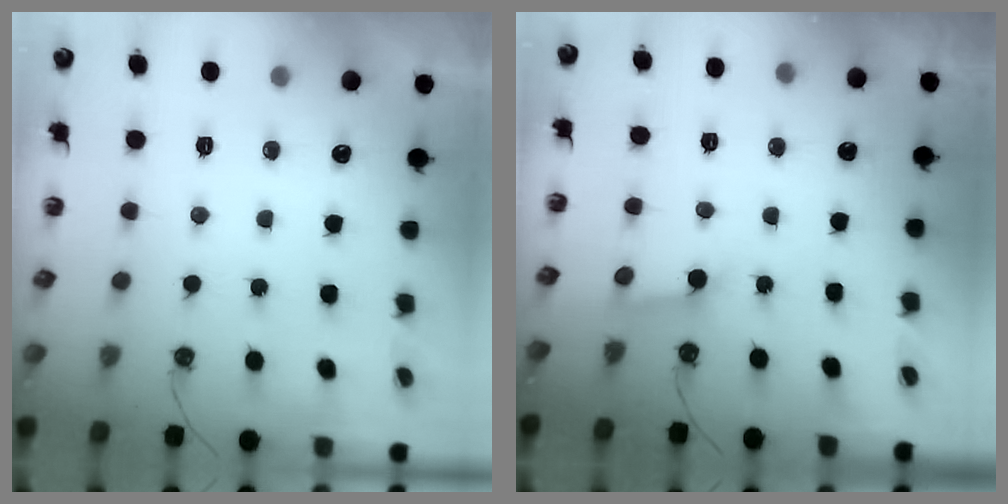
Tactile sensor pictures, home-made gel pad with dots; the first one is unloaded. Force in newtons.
{"total": 2.8, "press": 2.8, "slide": 0.1}